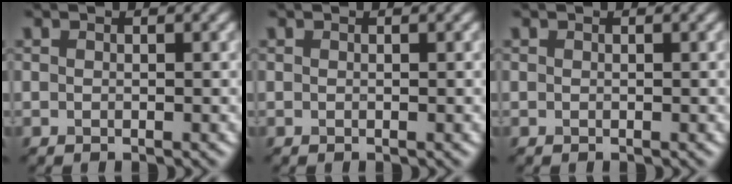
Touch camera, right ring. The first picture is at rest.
{"total": 0.0}
{"total": 0.0}